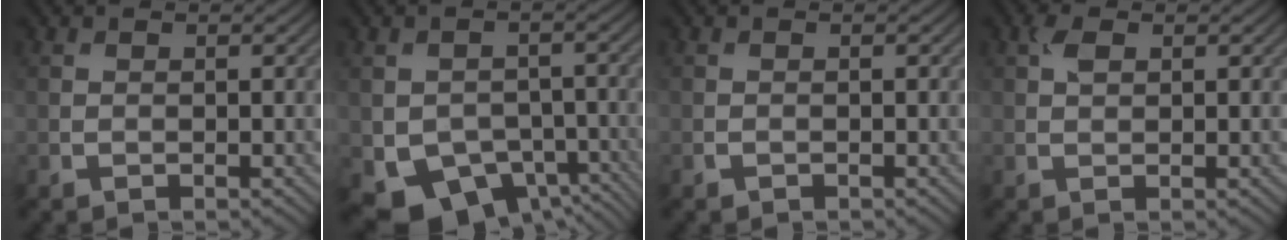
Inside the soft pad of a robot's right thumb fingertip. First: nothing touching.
{"total": 8.7, "force": [-4.2, 6.3, 4.3], "torque": [-0.081, -0.038, -0.063]}
{"total": 0.6, "force": [-0.4, 0.4, 0.1], "torque": [-0.002, -0.004, -0.007]}
{"total": 1.8, "force": [0.7, 1.1, 1.3], "torque": [-0.029, 0.004, 0.012]}